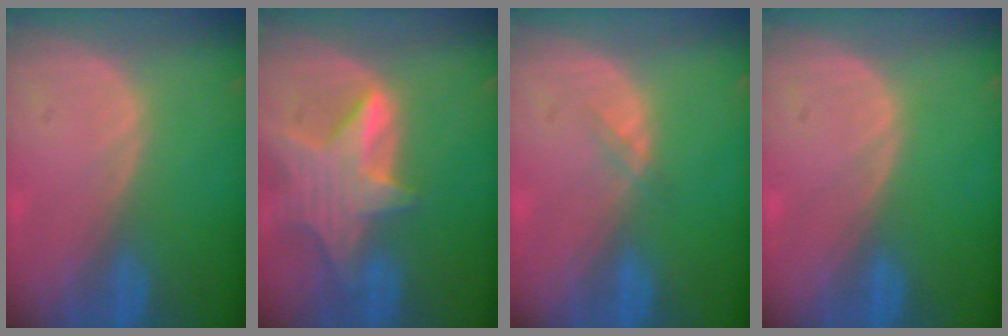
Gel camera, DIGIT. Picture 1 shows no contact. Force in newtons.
{"total": 8.4, "press": 7.4, "slide": 4.0}
{"total": 1.0, "press": 1.0, "slide": 0.2}
{"total": 0.0}